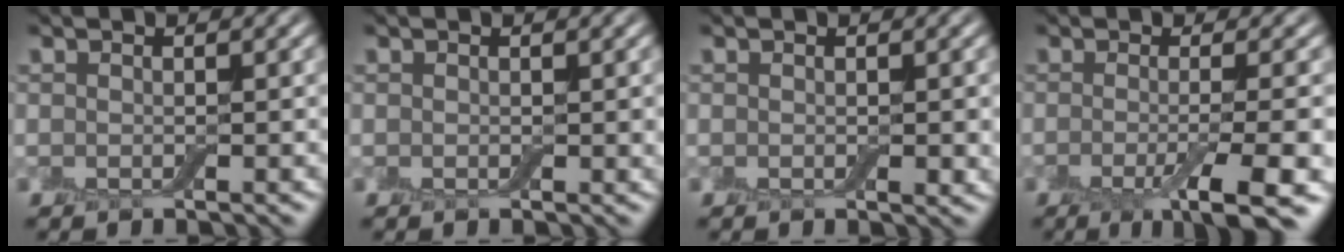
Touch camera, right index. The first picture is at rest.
{"total": 0.5, "force": [0.2, 0.4, 0.3], "torque": [-0.002, 0.001, 0.001]}
{"total": 0.9, "force": [-0.1, 0.5, 0.7], "torque": [-0.008, -0.002, 0.000]}
{"total": 7.3, "force": [-3.0, 1.5, 6.5], "torque": [-0.085, -0.012, -0.048]}